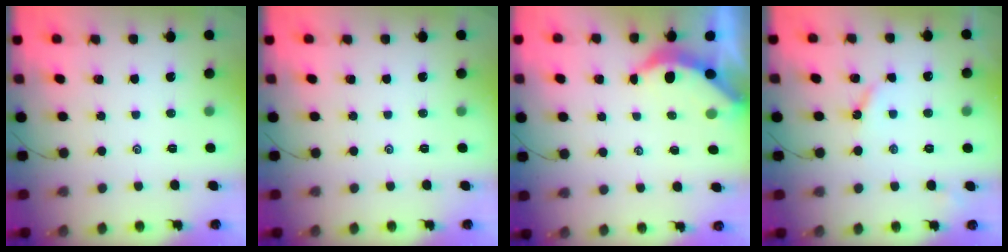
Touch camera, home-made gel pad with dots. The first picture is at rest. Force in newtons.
{"total": 0.0}
{"total": 3.7, "press": 3.7, "slide": 0.5}
{"total": 4.3, "press": 4.3, "slide": 0.4}